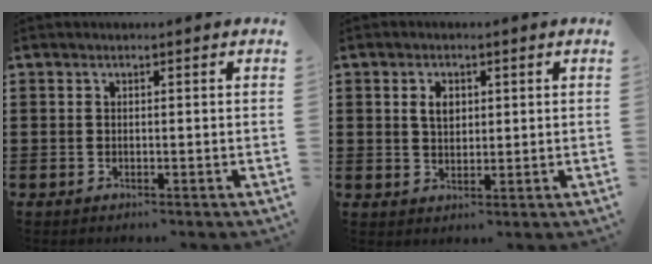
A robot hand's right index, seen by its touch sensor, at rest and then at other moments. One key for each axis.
{"total": 3.1, "fx": 0.9, "fy": 2.0, "fz": 2.2, "tx": -0.049, "ty": 0.010, "tz": 0.016}